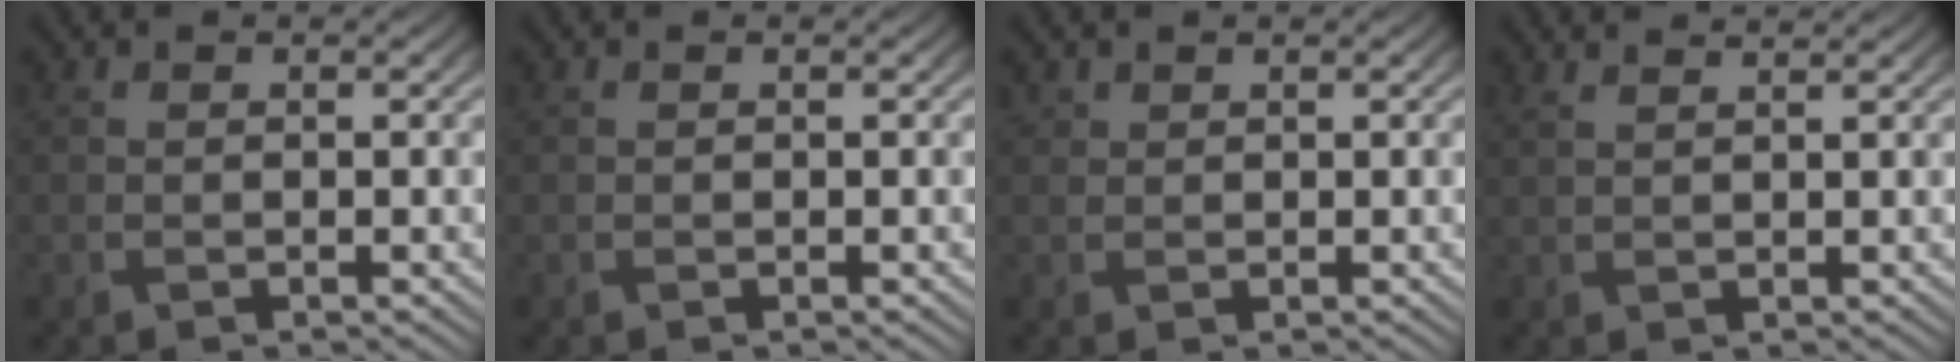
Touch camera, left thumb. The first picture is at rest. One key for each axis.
{"total": 0.0}
{"total": 1.0, "fx": 0.9, "fy": 0.4, "fz": 0.2, "tx": -0.006, "ty": 0.001, "tz": 0.023}
{"total": 2.6, "fx": 2.2, "fy": 0.5, "fz": 1.3, "tx": -0.022, "ty": 0.002, "tz": 0.030}